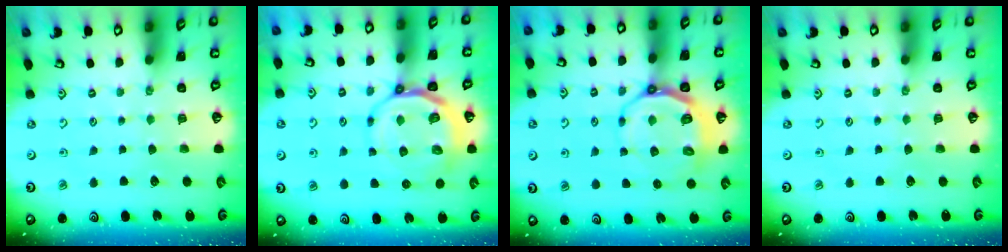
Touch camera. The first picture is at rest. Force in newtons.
{"total": 10.8, "press": 10.4, "slide": 2.7}
{"total": 9.1, "press": 8.4, "slide": 3.5}
{"total": 0.0}